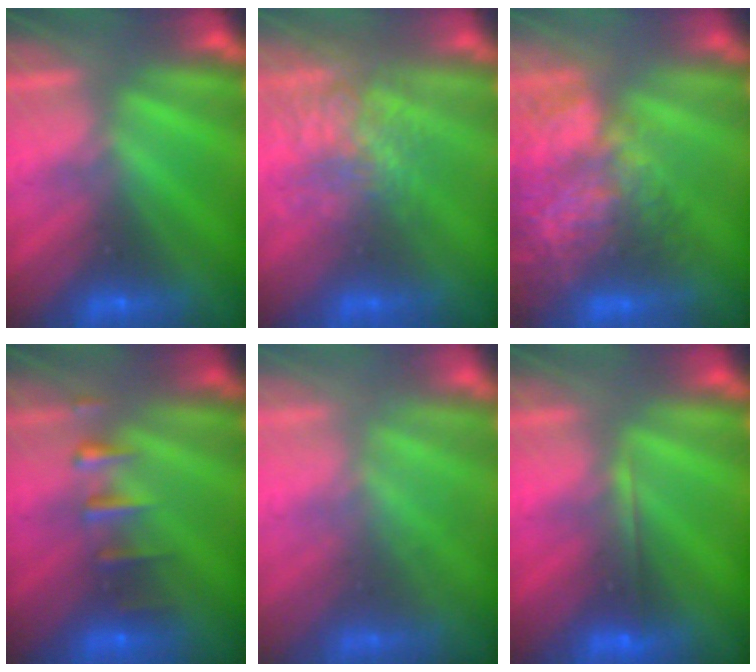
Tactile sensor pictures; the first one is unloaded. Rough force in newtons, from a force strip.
{"total": 3.8}
{"total": 7.6}
{"total": 2.4}
{"total": 2.2}
{"total": 1.9}